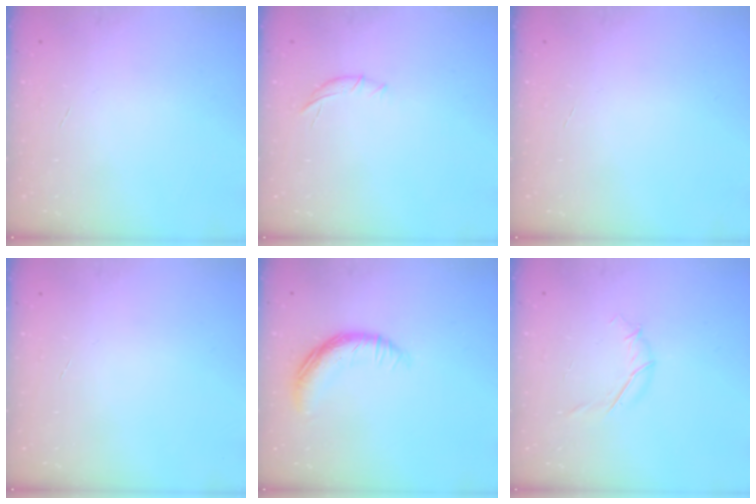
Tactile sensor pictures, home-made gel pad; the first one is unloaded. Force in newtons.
{"total": 5.8, "press": 5.7, "slide": 1.2}
{"total": 0.0}
{"total": 0.0}
{"total": 11.2, "press": 11.1, "slide": 0.7}
{"total": 5.6, "press": 5.3, "slide": 1.6}